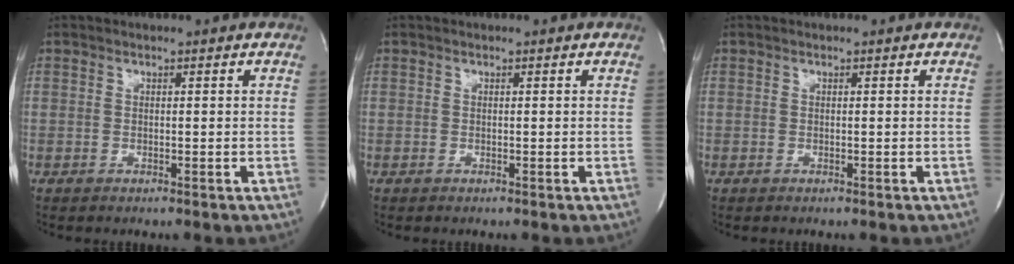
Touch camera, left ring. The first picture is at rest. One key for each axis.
{"total": 0.0}
{"total": 0.0}